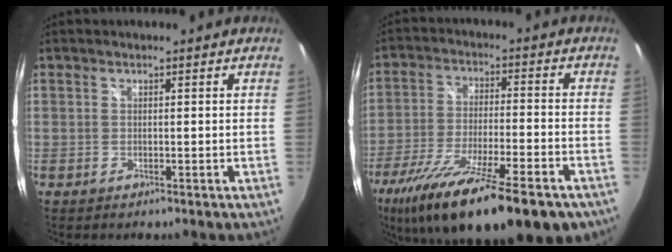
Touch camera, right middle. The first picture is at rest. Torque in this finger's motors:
{"motor_torque": [1.43, -0.71, 0.45, 0.21]}